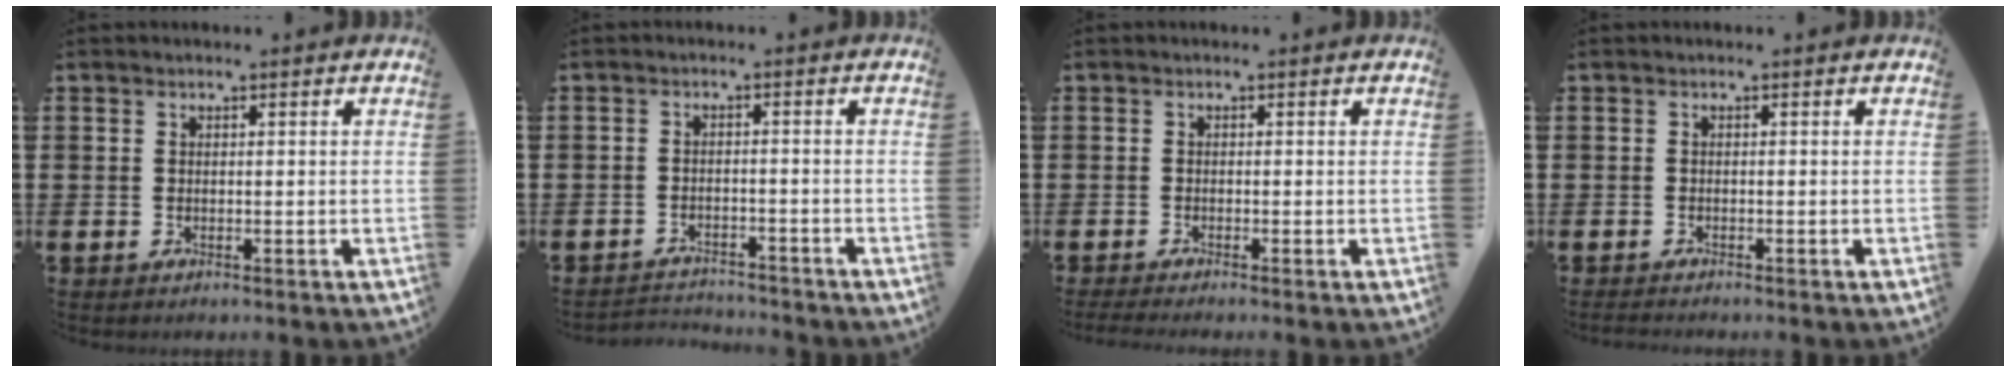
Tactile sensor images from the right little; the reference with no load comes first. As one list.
[{"total": 2.2, "force": [-2.2, 0.1, -0.2], "torque": [-0.003, 0.002, -0.050]}, {"total": 0.7, "force": [-0.5, 0.0, 0.4], "torque": [-0.006, -0.003, -0.010]}, {"total": 0.5, "force": [-0.5, 0.0, 0.1], "torque": [-0.003, -0.002, -0.010]}]